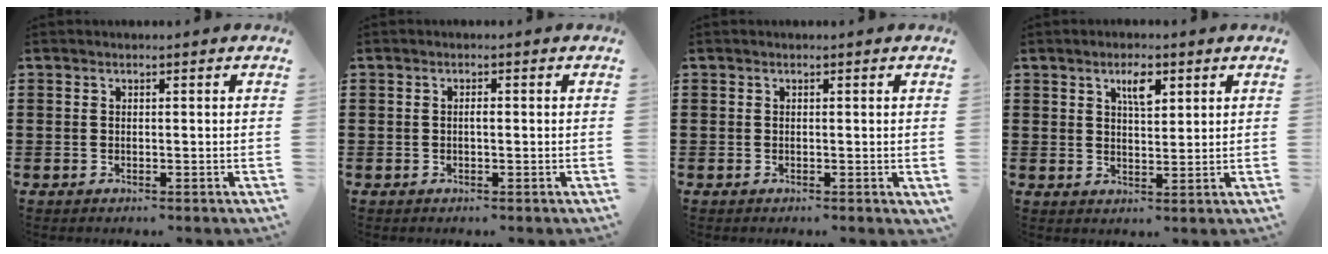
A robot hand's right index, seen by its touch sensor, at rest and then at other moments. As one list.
[{"total": 0.8, "force": [-0.2, 0.2, 0.8], "torque": [-0.015, -0.004, -0.002]}, {"total": 0.0}, {"total": 3.9, "force": [2.1, 1.4, 2.9], "torque": [-0.047, 0.000, 0.033]}]